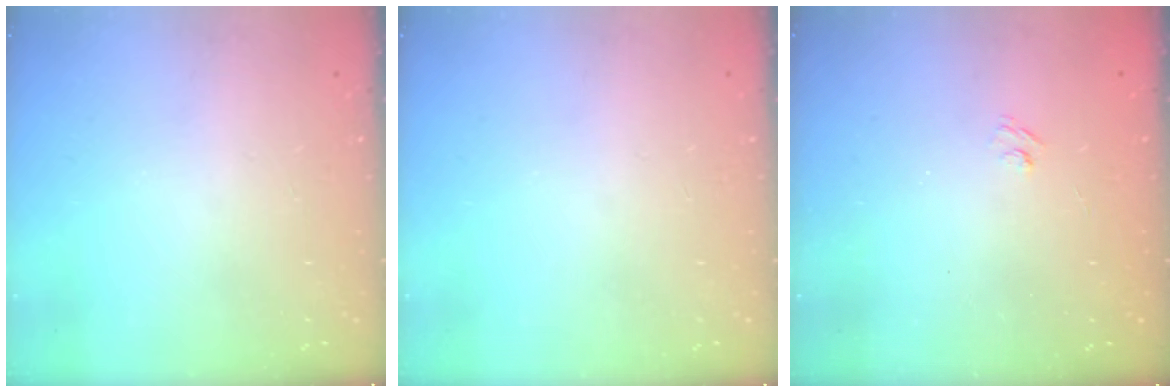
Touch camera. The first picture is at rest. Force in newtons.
{"total": 0.0}
{"total": 2.2, "press": 2.0, "slide": 1.0}